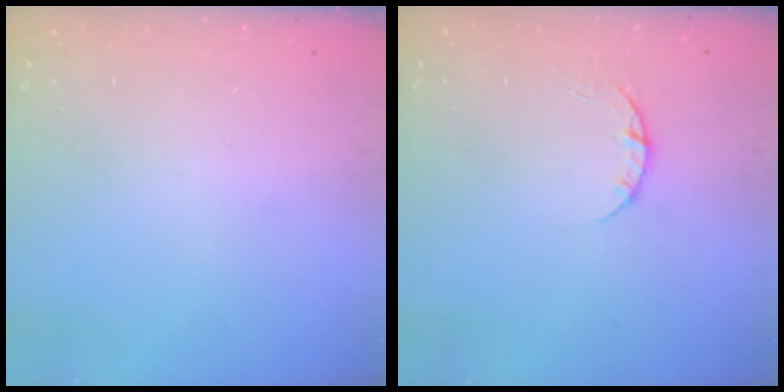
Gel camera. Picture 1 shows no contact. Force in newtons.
{"total": 2.3, "press": 2.3, "slide": 0.3}